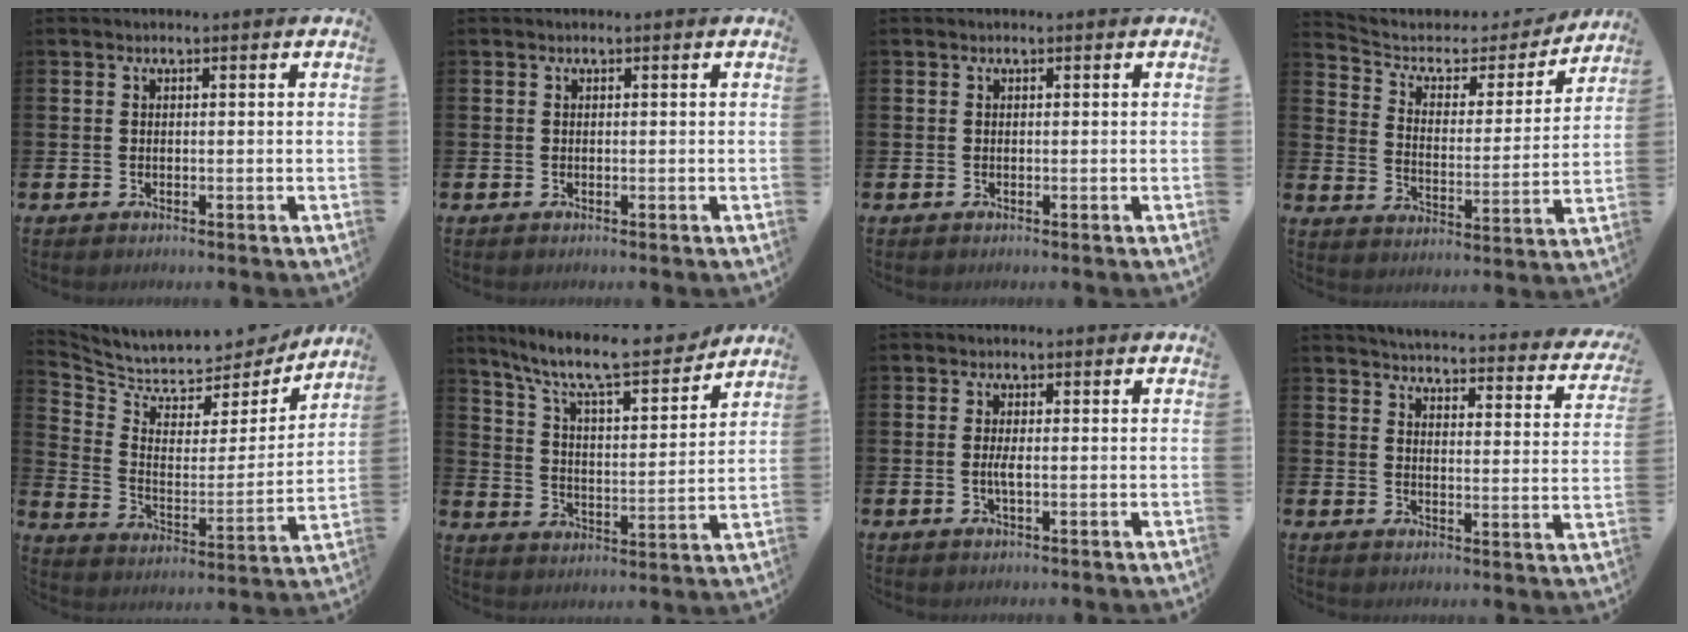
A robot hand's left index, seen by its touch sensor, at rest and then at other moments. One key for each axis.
{"total": 0.0}
{"total": 0.0}
{"total": 5.8, "fx": 4.8, "fy": 2.8, "fz": 1.7, "tx": -0.059, "ty": -0.037, "tz": 0.073}
{"total": 7.1, "fx": 6.7, "fy": 2.1, "fz": 1.0, "tx": -0.062, "ty": -0.062, "tz": 0.113}
{"total": 10.3, "fx": 9.1, "fy": 1.7, "fz": 4.7, "tx": -0.121, "ty": -0.063, "tz": 0.151}
{"total": 1.7, "fx": -0.3, "fy": 0.4, "fz": 1.6, "tx": -0.034, "ty": 0.002, "tz": -0.006}
{"total": 4.0, "fx": 3.9, "fy": 0.3, "fz": 0.7, "tx": -0.028, "ty": -0.042, "tz": 0.062}